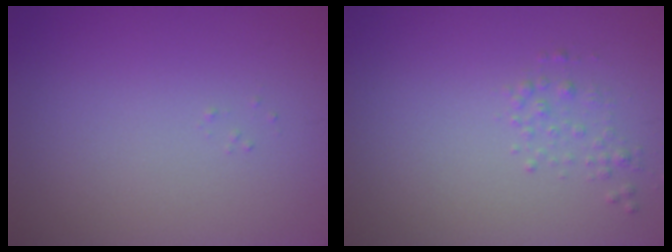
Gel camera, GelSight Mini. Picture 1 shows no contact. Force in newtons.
{"total": 1.0, "press": 1.0, "slide": 0.0}